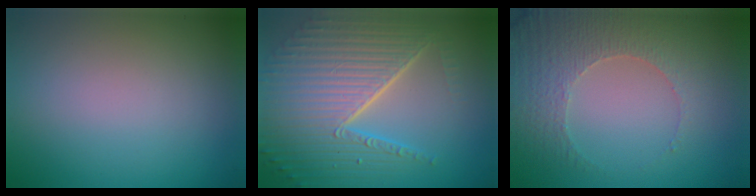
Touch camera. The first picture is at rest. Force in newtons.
{"total": 9.5, "press": 6.0, "slide": 7.4}
{"total": 4.7, "press": 3.6, "slide": 3.0}